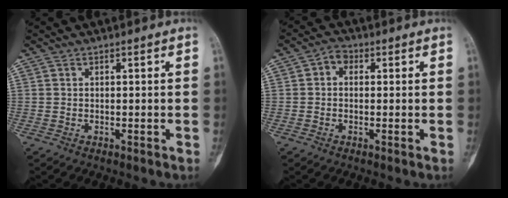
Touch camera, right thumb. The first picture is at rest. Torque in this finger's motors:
{"motor_torque": [-0.05, 0.70, 0.08, -0.28, 0.03]}